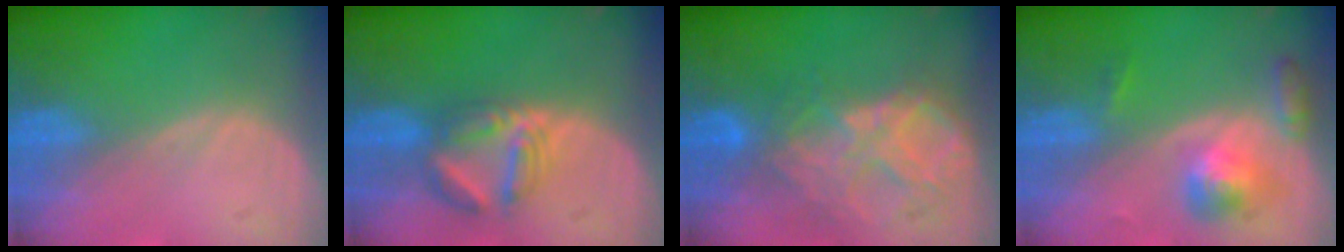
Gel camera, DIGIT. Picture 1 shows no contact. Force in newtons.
{"total": 5.8, "press": 5.6, "slide": 1.3}
{"total": 9.2, "press": 7.8, "slide": 4.9}
{"total": 5.2, "press": 4.9, "slide": 1.7}